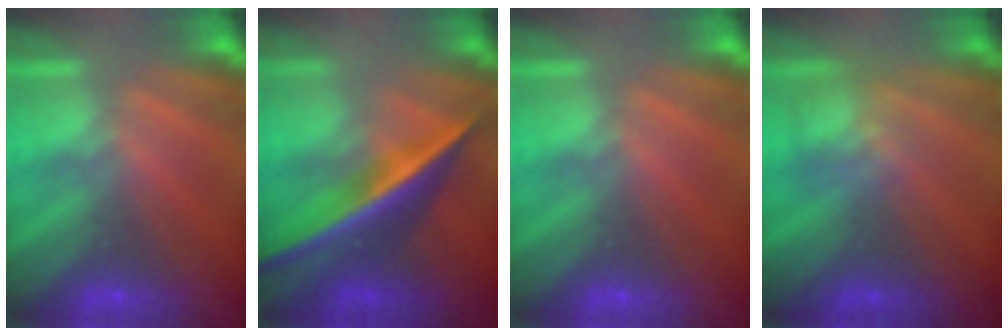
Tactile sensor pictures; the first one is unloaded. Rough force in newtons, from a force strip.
{"total": 2.7}
{"total": 0.0}
{"total": 2.5}